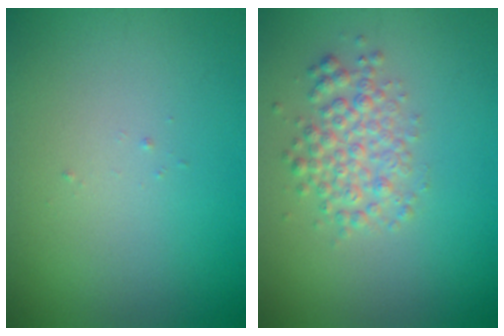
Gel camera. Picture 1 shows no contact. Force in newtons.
{"total": 3.1, "press": 3.1, "slide": 0.2}